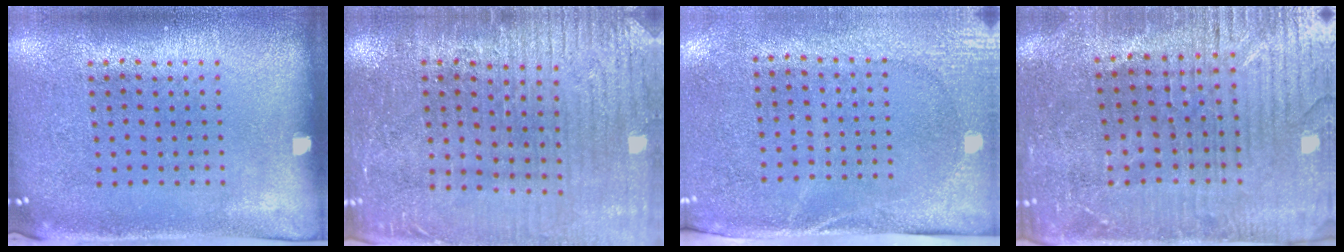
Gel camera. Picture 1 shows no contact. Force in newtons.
{"total": 3.1, "press": 3.0, "slide": 0.9}
{"total": 2.8, "press": 2.3, "slide": 1.6}
{"total": 3.2, "press": 3.2, "slide": 0.5}